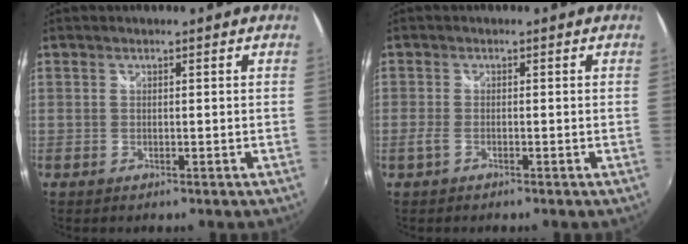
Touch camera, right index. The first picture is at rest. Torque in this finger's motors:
{"motor_torque": [-0.28, -0.24, 0.12, 0.04]}